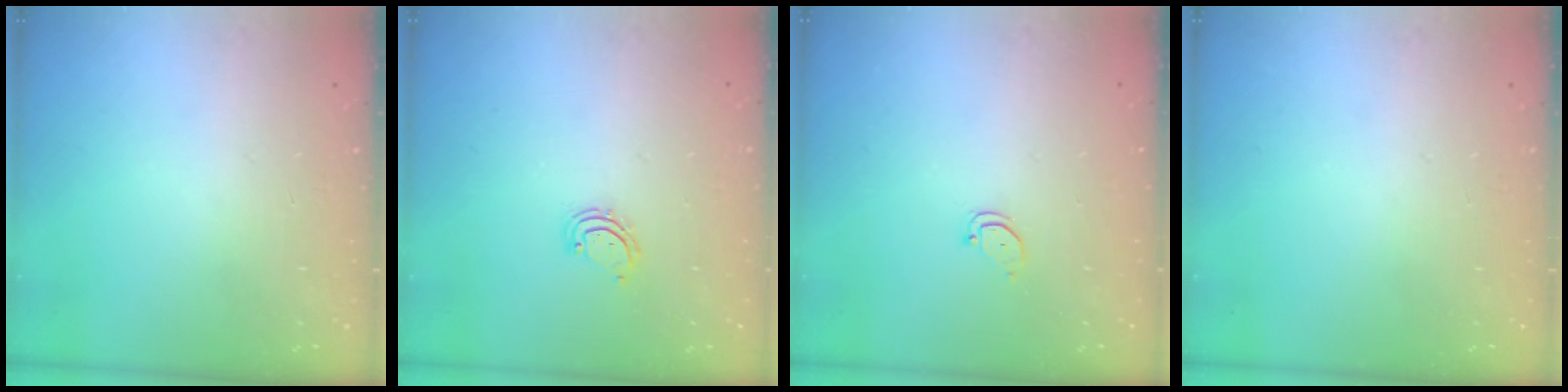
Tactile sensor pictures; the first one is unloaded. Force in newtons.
{"total": 3.7, "press": 3.6, "slide": 0.5}
{"total": 2.4, "press": 2.4, "slide": 0.2}
{"total": 0.0}